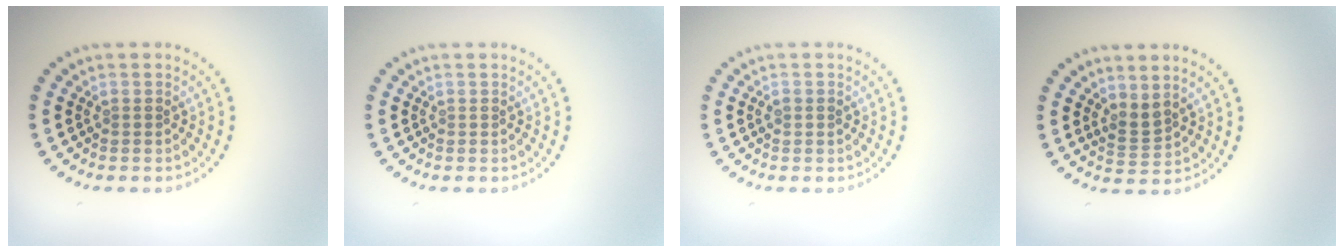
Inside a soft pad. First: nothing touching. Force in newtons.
{"total": 0.0}
{"total": 0.9, "press": 0.9, "slide": 0.1}
{"total": 1.7, "press": 1.2, "slide": 1.2}